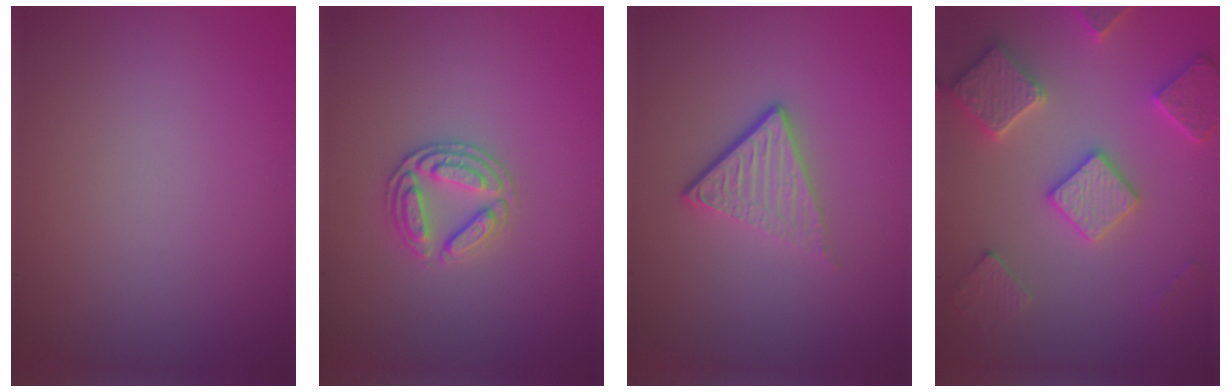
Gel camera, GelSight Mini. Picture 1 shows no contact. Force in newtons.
{"total": 2.8, "press": 2.7, "slide": 0.7}
{"total": 3.7, "press": 2.4, "slide": 2.8}
{"total": 5.1, "press": 4.9, "slide": 1.2}